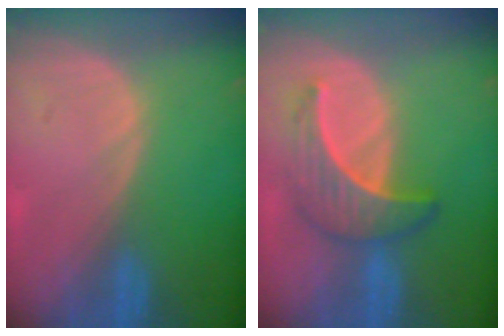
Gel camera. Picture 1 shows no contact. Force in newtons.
{"total": 6.8, "press": 6.1, "slide": 3.0}